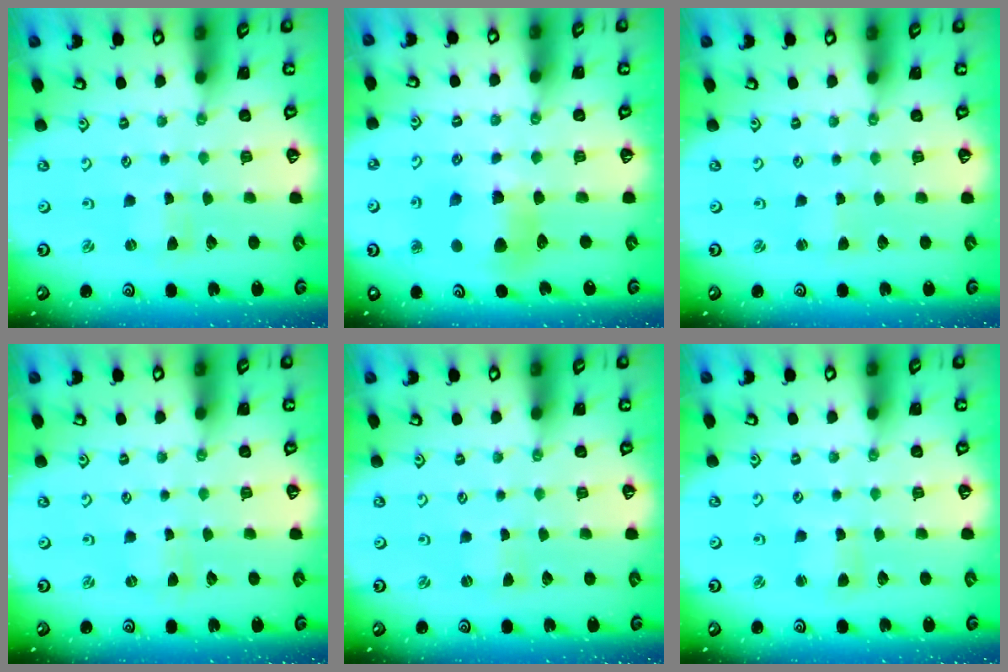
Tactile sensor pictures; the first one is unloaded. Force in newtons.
{"total": 9.2, "press": 9.1, "slide": 1.0}
{"total": 1.4, "press": 1.4, "slide": 0.3}
{"total": 0.0}
{"total": 0.0}
{"total": 2.0, "press": 2.0, "slide": 0.3}